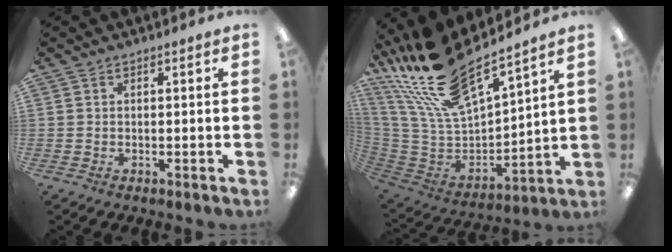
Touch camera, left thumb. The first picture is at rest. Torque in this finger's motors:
{"motor_torque": [0.36, 0.16, 1.42, -1.35, 0.27]}